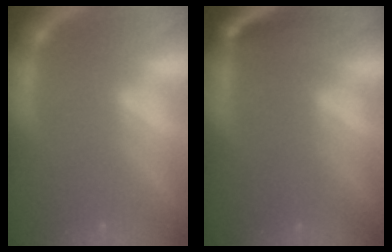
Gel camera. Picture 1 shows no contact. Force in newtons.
{"total": 4.0}